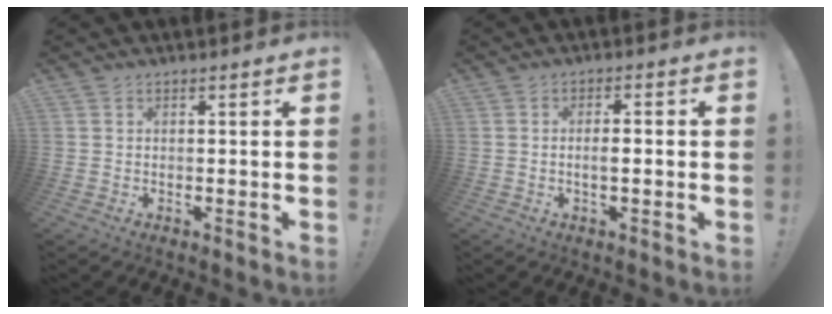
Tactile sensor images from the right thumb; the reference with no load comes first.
{"total": 3.2, "force": [-0.8, 0.7, 3.0], "torque": [-0.046, 0.001, -0.017]}